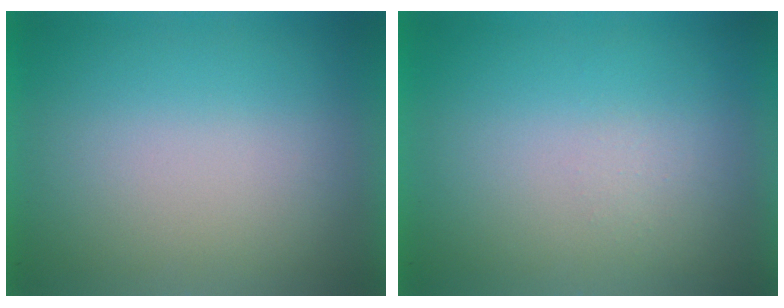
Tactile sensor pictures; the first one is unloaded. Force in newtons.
{"total": 1.3}